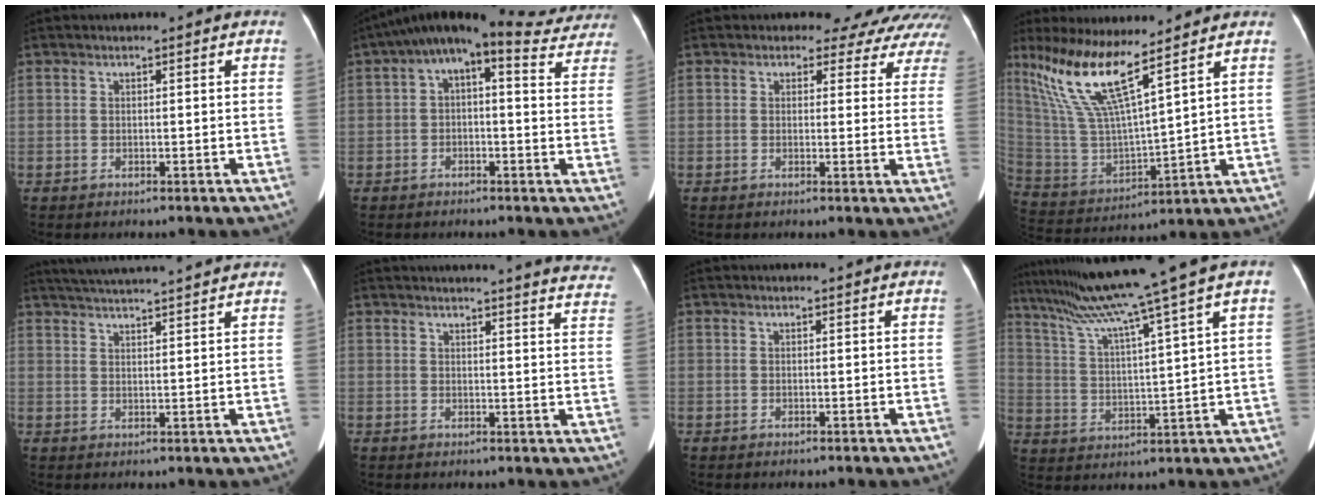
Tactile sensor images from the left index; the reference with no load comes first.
{"total": 16.1, "force": [12.9, 4.4, 8.5], "torque": [-0.119, 0.060, 0.152]}
{"total": 12.7, "force": [11.4, 5.2, 2.0], "torque": [0.011, -0.015, 0.092]}
{"total": 13.2, "force": [9.3, 0.6, 9.3], "torque": [-0.203, -0.008, 0.187]}
{"total": 13.8, "force": [12.8, -0.1, 5.2], "torque": [-0.097, 0.026, 0.180]}
{"total": 22.5, "force": [21.6, 1.6, 6.1], "torque": [-0.070, -0.076, 0.227]}
{"total": 2.4, "force": [2.3, 0.1, 0.6], "torque": [-0.009, 0.018, 0.027]}
{"total": 14.2, "force": [11.0, -3.8, 8.1], "torque": [-0.138, -0.015, 0.182]}